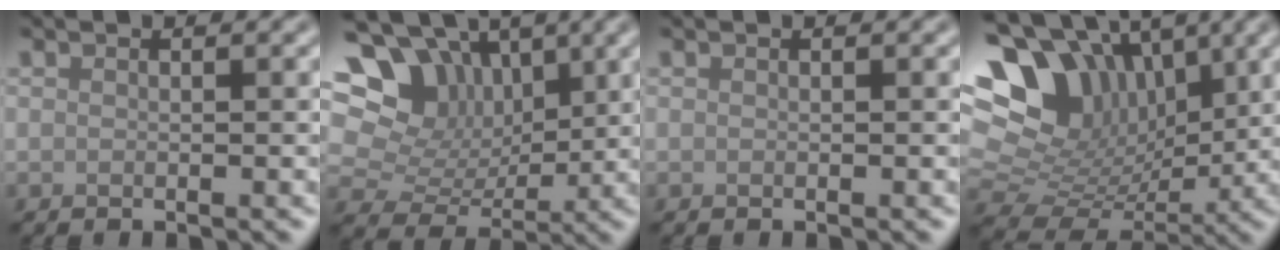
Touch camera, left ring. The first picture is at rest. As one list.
[{"total": 12.7, "force": [5.4, 9.6, 6.4], "torque": [-0.137, 0.042, 0.073]}, {"total": 0.0}, {"total": 14.9, "force": [5.4, 10.6, 9.0], "torque": [-0.178, 0.019, 0.105]}]